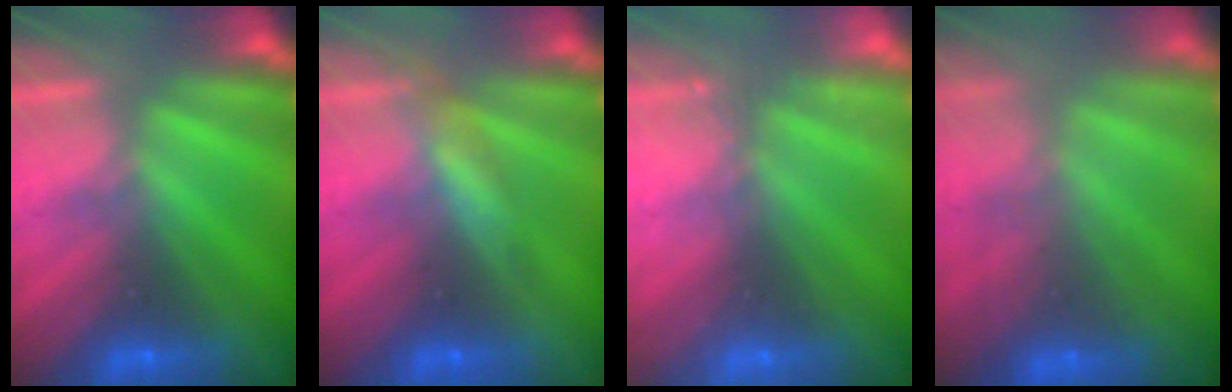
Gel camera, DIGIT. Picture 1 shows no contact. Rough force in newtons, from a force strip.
{"total": 2.9}
{"total": 2.6}
{"total": 7.0}